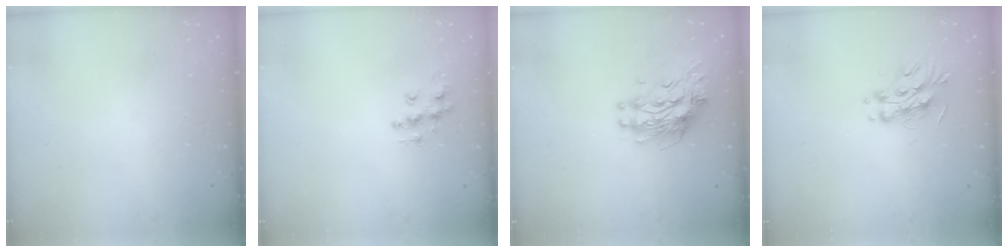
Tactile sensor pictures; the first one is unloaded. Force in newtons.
{"total": 9.0, "press": 9.0, "slide": 0.5}
{"total": 11.5, "press": 11.5, "slide": 1.0}
{"total": 11.1, "press": 11.1, "slide": 0.2}